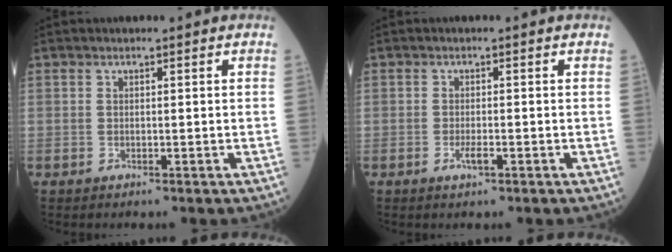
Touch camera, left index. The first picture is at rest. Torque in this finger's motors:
{"motor_torque": [0.57, 0.33, 0.11, 0.04]}